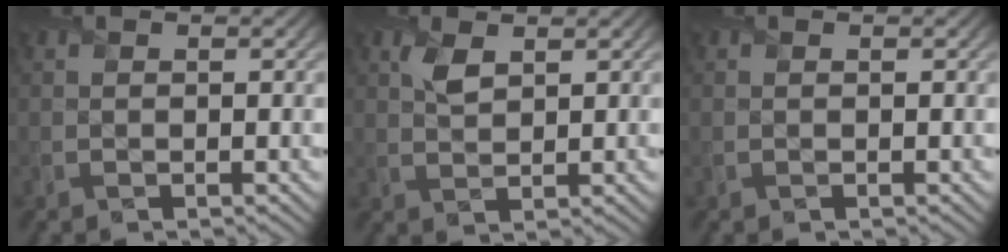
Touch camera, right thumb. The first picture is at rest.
{"total": 2.5, "force": [1.5, 1.1, 1.7], "torque": [-0.044, 0.003, 0.029]}
{"total": 0.0}